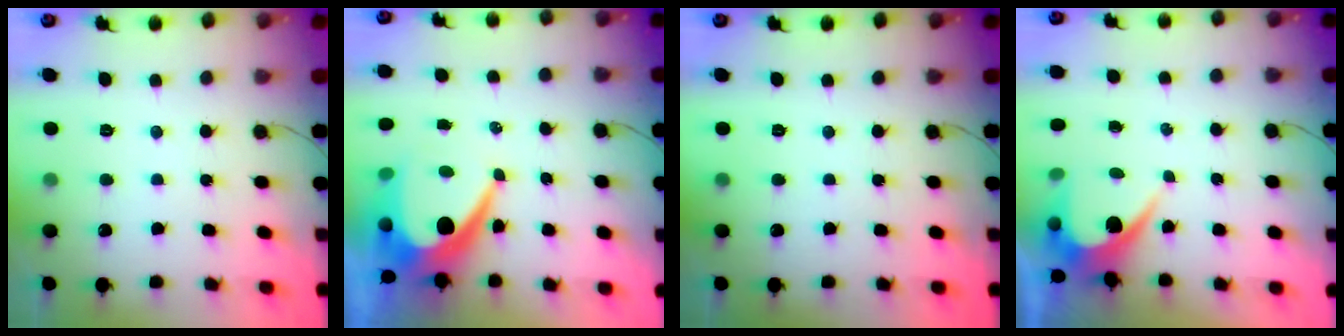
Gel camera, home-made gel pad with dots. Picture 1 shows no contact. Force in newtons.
{"total": 10.6, "press": 10.6, "slide": 0.8}
{"total": 0.0}
{"total": 5.7, "press": 5.7, "slide": 0.1}